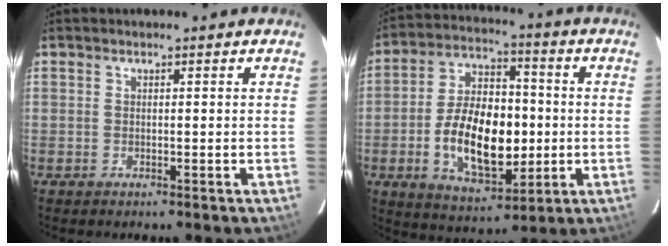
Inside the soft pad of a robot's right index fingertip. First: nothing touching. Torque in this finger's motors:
{"motor_torque": [1.28, -0.86, 1.05, 0.21]}